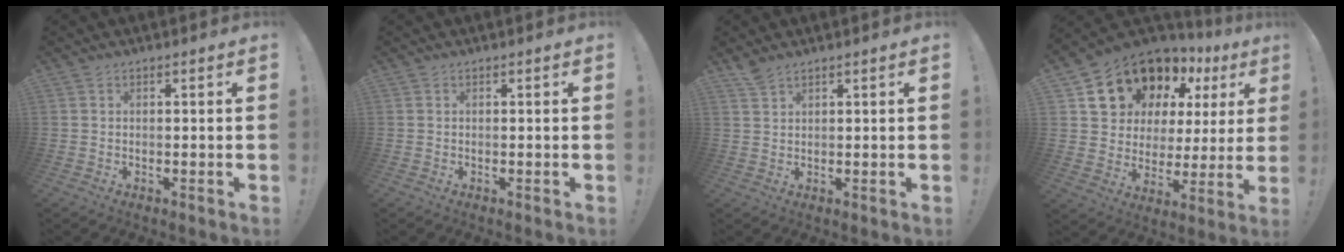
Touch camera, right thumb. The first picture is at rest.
{"total": 0.0}
{"total": 3.1, "force": [2.7, 0.9, 1.2], "torque": [-0.021, -0.013, 0.050]}
{"total": 14.7, "force": [10.9, 8.6, 4.7], "torque": [-0.086, -0.082, 0.213]}